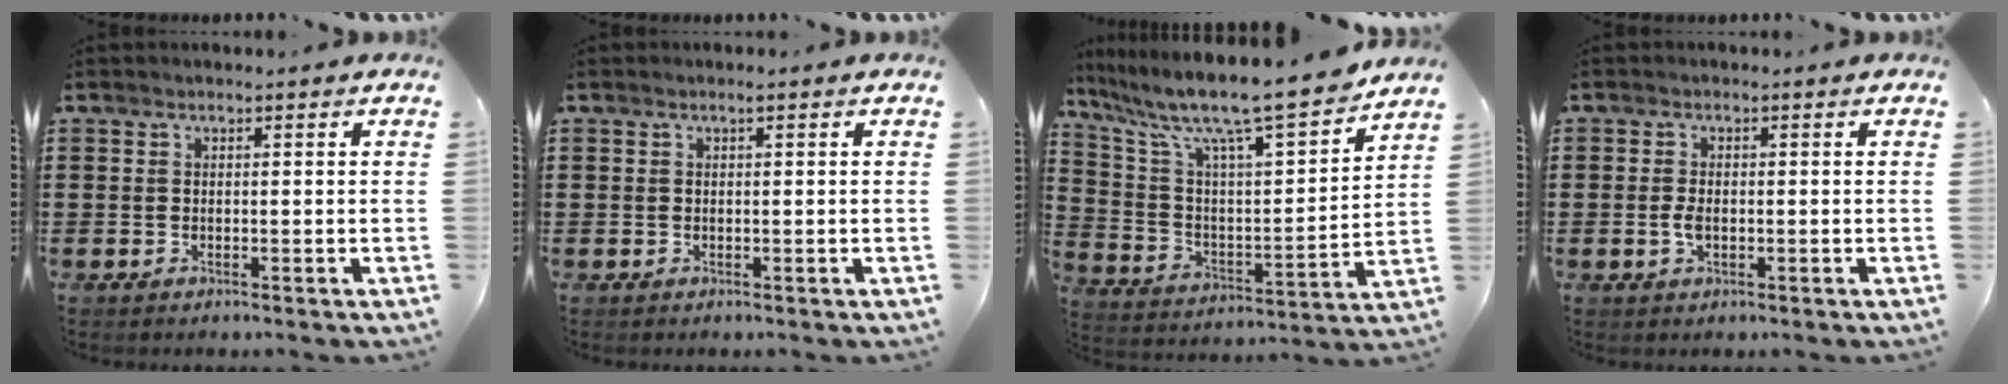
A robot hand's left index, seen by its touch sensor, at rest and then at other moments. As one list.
[{"total": 0.6, "force": [0.2, 0.0, 0.5], "torque": [-0.010, -0.001, 0.005]}, {"total": 11.2, "force": [9.6, 0.5, 5.8], "torque": [-0.146, -0.077, 0.153]}, {"total": 2.2, "force": [-0.3, 1.1, 1.9], "torque": [-0.043, -0.001, -0.007]}]